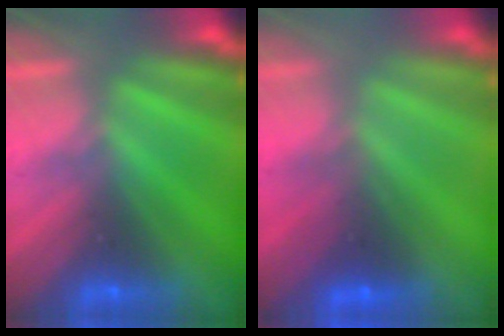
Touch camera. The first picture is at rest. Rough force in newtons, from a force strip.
{"total": 1.9}